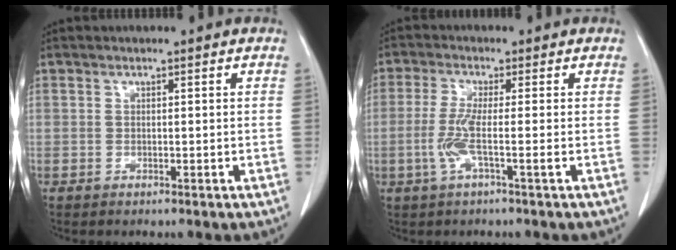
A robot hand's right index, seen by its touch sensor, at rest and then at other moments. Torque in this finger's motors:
{"motor_torque": [0.85, -0.32, 0.52, 0.14]}